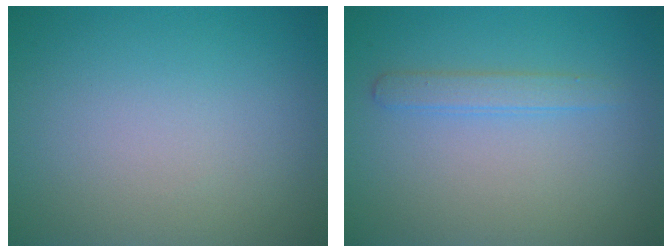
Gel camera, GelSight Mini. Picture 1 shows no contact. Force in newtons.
{"total": 1.6, "press": 1.6, "slide": 0.1}